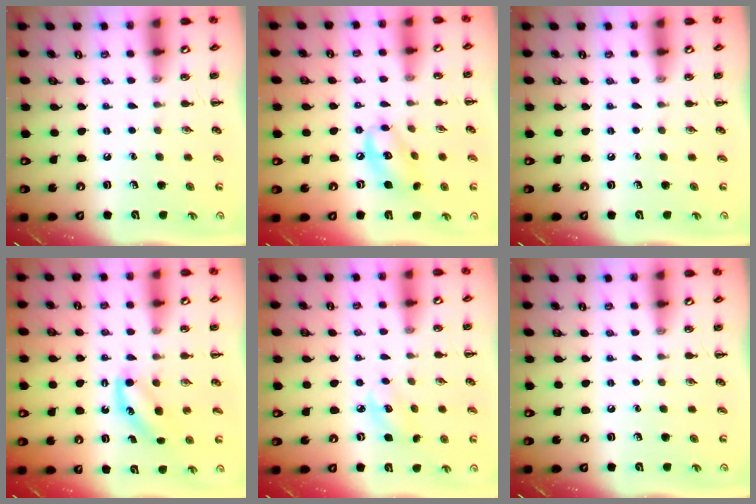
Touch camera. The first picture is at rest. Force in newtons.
{"total": 10.3, "press": 10.1, "slide": 1.9}
{"total": 0.0}
{"total": 4.9, "press": 4.7, "slide": 1.3}
{"total": 5.5, "press": 5.4, "slide": 1.0}
{"total": 0.0}